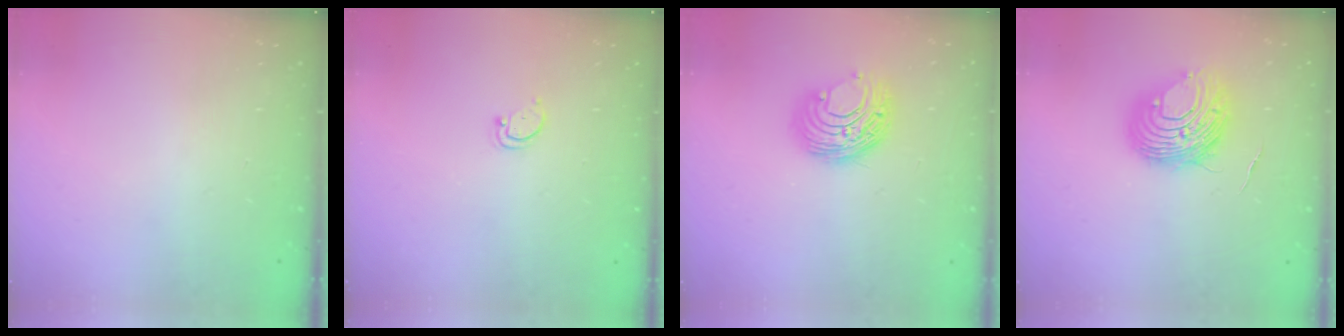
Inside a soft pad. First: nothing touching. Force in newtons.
{"total": 2.6, "press": 2.5, "slide": 0.4}
{"total": 9.0, "press": 9.0, "slide": 0.2}
{"total": 9.5, "press": 9.5, "slide": 1.0}